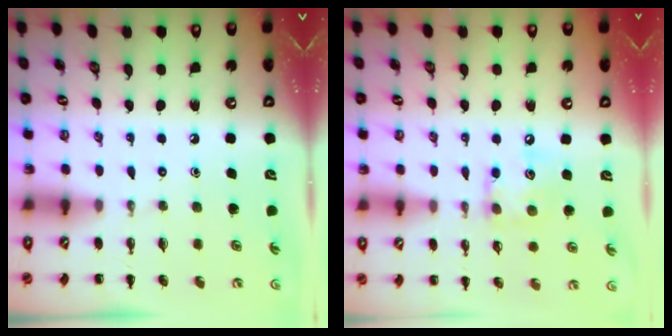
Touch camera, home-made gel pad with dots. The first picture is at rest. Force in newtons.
{"total": 9.6, "press": 9.6, "slide": 0.7}